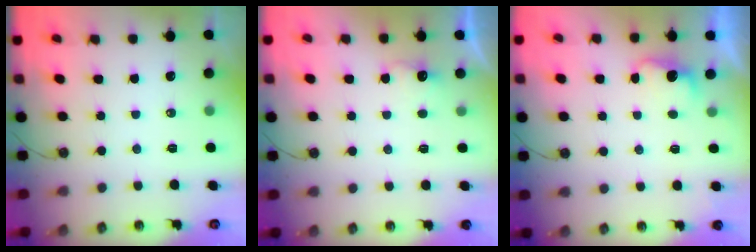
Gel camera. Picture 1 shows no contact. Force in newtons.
{"total": 4.0, "press": 3.9, "slide": 1.0}
{"total": 2.8, "press": 2.6, "slide": 1.0}